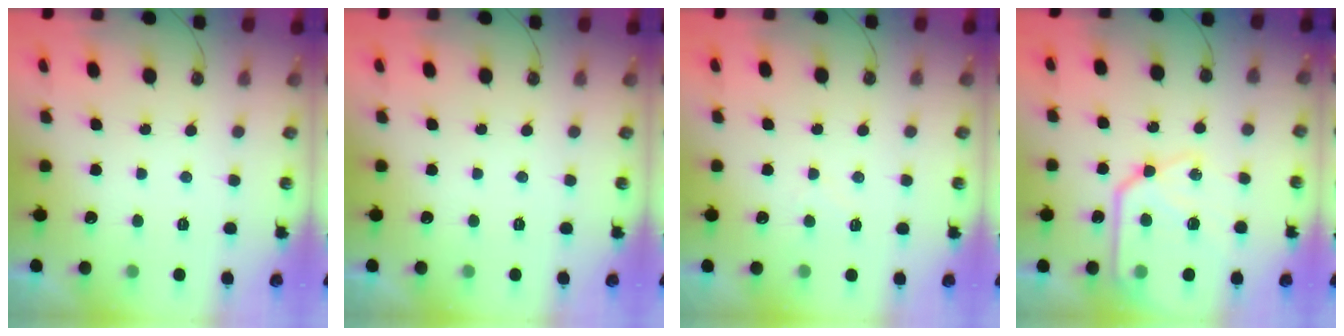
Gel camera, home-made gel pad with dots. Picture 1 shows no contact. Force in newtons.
{"total": 0.0}
{"total": 3.3, "press": 3.3, "slide": 0.4}
{"total": 17.5, "press": 17.5, "slide": 1.5}